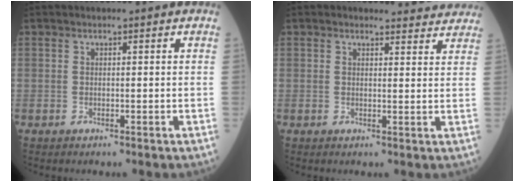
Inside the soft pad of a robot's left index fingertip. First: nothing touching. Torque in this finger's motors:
{"motor_torque": [0.56, -0.57, 0.07, -0.01]}